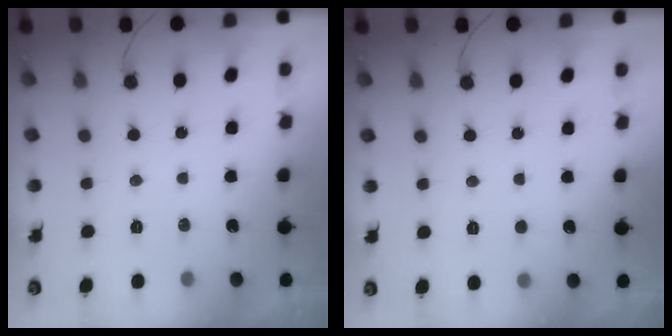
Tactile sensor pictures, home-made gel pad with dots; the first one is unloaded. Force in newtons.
{"total": 2.5, "press": 2.5, "slide": 0.3}